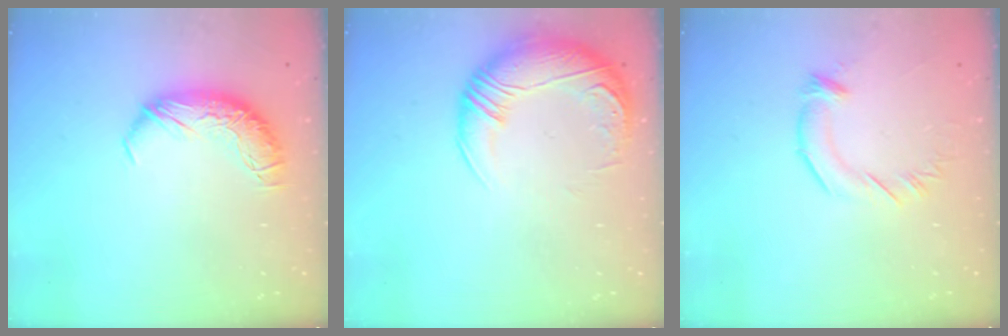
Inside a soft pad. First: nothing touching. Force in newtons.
{"total": 3.0, "press": 0.1, "slide": 3.0}
{"total": 3.0, "press": 3.0, "slide": 0.5}